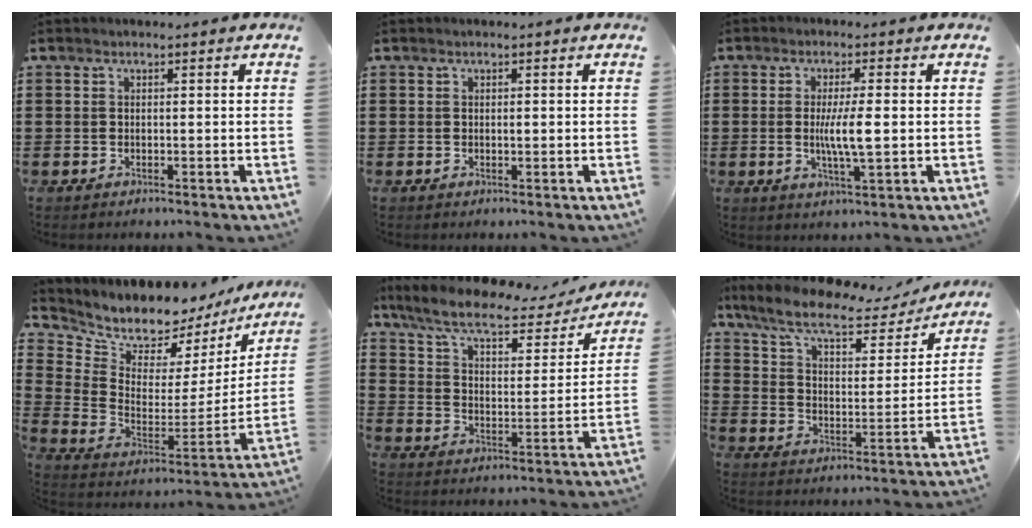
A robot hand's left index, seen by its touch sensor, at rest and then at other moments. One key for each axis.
{"total": 0.6, "fx": 0.1, "fy": 0.3, "fz": 0.6, "tx": -0.012, "ty": 0.000, "tz": 0.001}
{"total": 5.8, "fx": -0.1, "fy": 0.9, "fz": 5.7, "tx": -0.109, "ty": -0.003, "tz": -0.007}
{"total": 6.5, "fx": 6.1, "fy": 2.1, "fz": 0.0, "tx": -0.049, "ty": -0.061, "tz": 0.106}
{"total": 8.4, "fx": 6.4, "fy": 2.1, "fz": 5.0, "tx": -0.120, "ty": -0.025, "tz": 0.108}
{"total": 9.4, "fx": 7.2, "fy": 2.5, "fz": 5.5, "tx": -0.132, "ty": -0.026, "tz": 0.123}